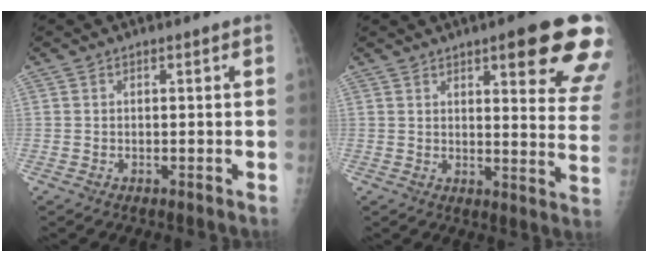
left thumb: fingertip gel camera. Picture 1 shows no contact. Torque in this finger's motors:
{"motor_torque": [2.90, 2.11, 1.35, -0.60, 0.06]}